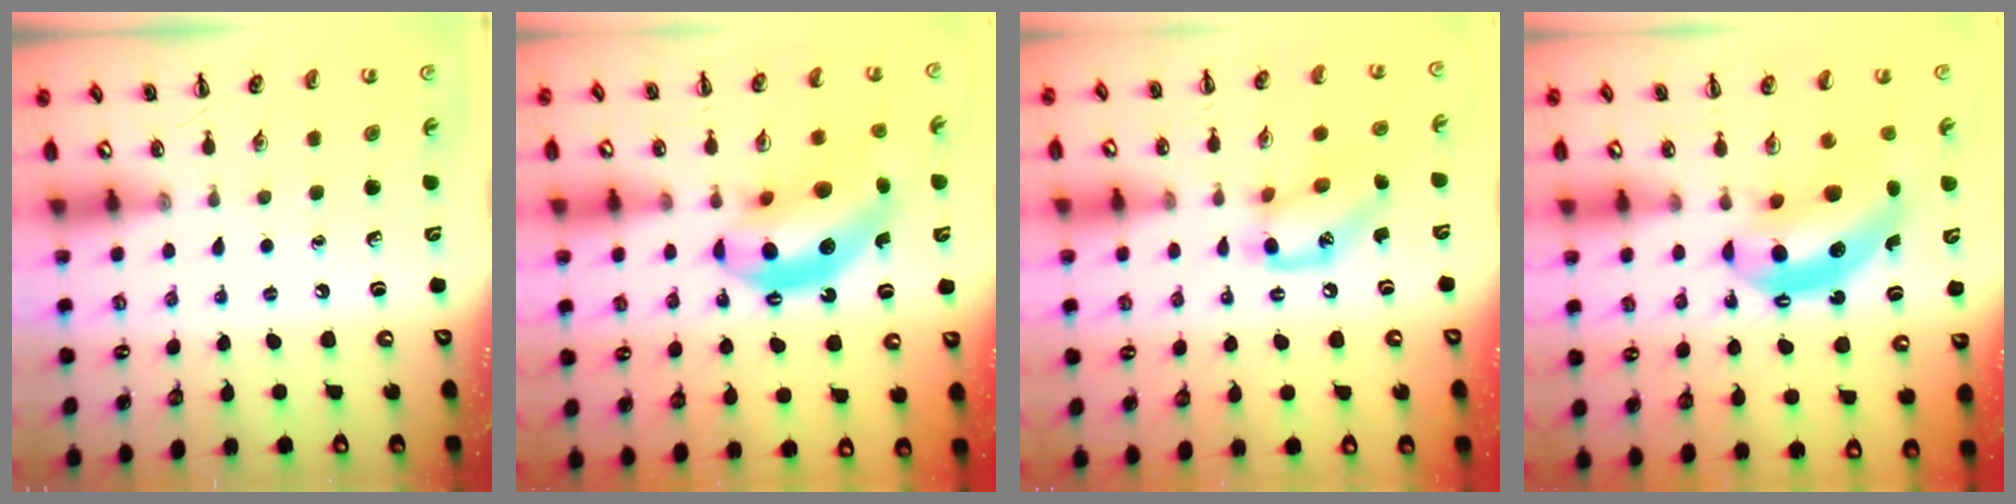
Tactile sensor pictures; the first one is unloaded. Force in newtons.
{"total": 15.1, "press": 14.4, "slide": 4.2}
{"total": 12.0, "press": 12.0, "slide": 0.7}
{"total": 10.2, "press": 9.9, "slide": 2.5}